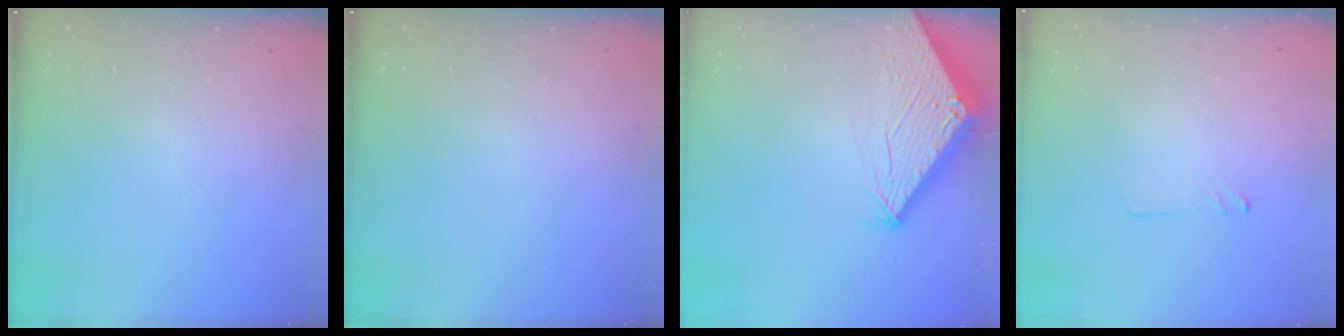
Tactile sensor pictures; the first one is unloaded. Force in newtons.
{"total": 0.0}
{"total": 2.9, "press": 2.9, "slide": 0.1}
{"total": 1.8, "press": 1.7, "slide": 0.0}